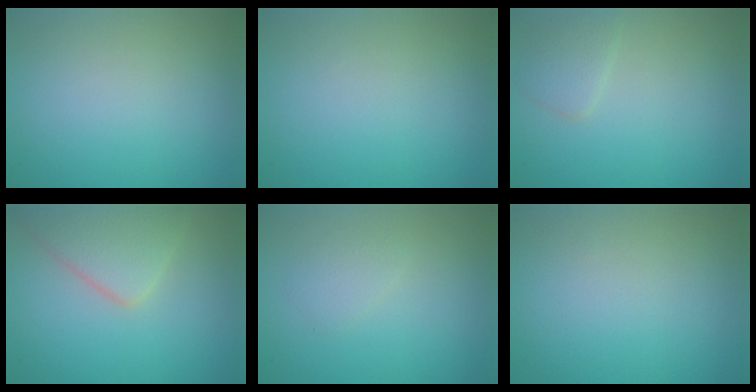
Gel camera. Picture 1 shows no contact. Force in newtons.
{"total": 0.0}
{"total": 1.7, "press": 1.7, "slide": 0.1}
{"total": 4.7, "press": 4.7, "slide": 0.1}
{"total": 1.1, "press": 1.1, "slide": 0.1}
{"total": 0.0}